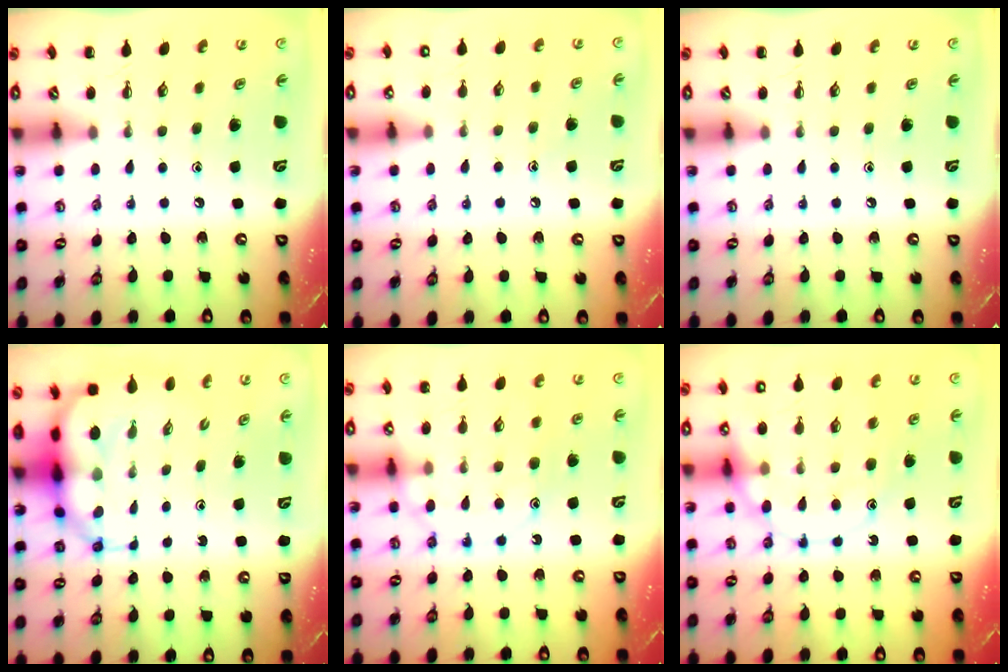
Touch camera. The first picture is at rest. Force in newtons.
{"total": 6.9, "press": 6.8, "slide": 1.4}
{"total": 0.0}
{"total": 8.3, "press": 7.9, "slide": 2.4}
{"total": 12.6, "press": 12.5, "slide": 1.0}
{"total": 17.1, "press": 17.0, "slide": 2.2}